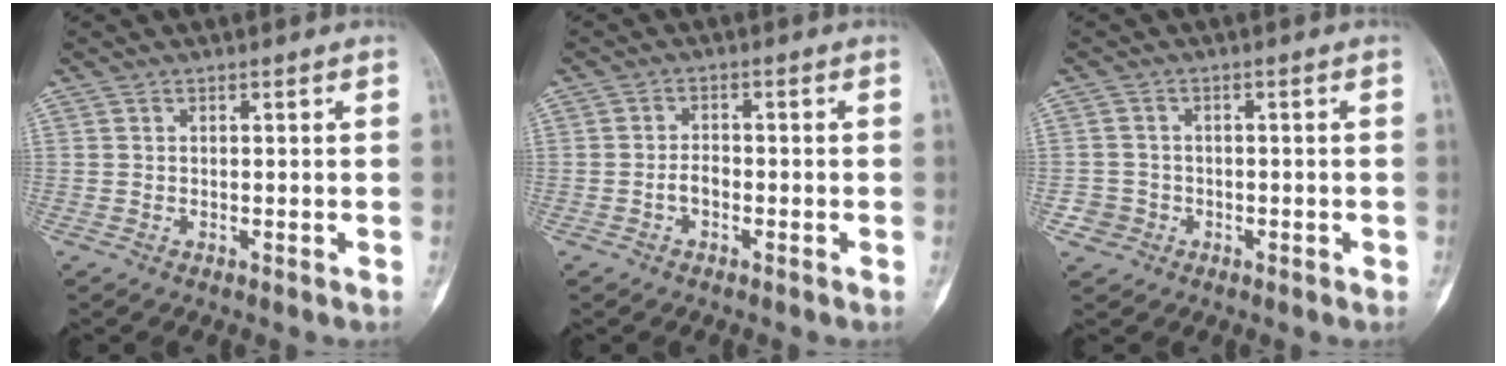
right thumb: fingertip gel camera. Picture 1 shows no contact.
{"total": 2.3, "force": [-1.0, 1.2, 1.7], "torque": [-0.026, 0.011, -0.020]}
{"total": 3.1, "force": [-1.3, 2.9, -0.2], "torque": [0.018, 0.014, -0.026]}